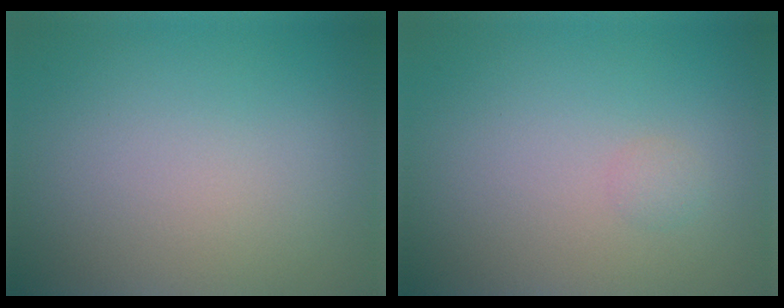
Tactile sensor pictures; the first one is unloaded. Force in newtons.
{"total": 0.7, "press": 0.7, "slide": 0.0}